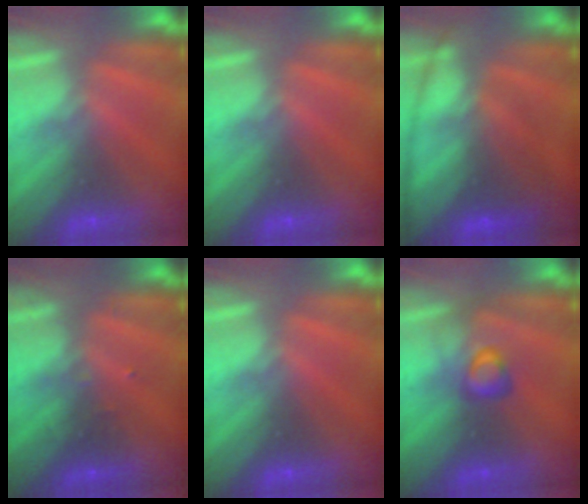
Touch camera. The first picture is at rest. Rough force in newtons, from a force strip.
{"total": 0.0}
{"total": 7.5}
{"total": 2.4}
{"total": 0.0}
{"total": 2.8}